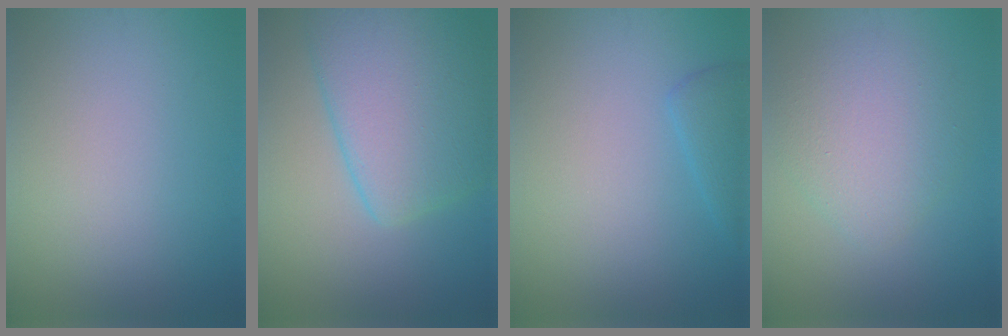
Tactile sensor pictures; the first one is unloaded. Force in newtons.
{"total": 8.2, "press": 8.2, "slide": 0.6}
{"total": 2.0, "press": 2.0, "slide": 0.2}
{"total": 4.1, "press": 4.1, "slide": 0.2}